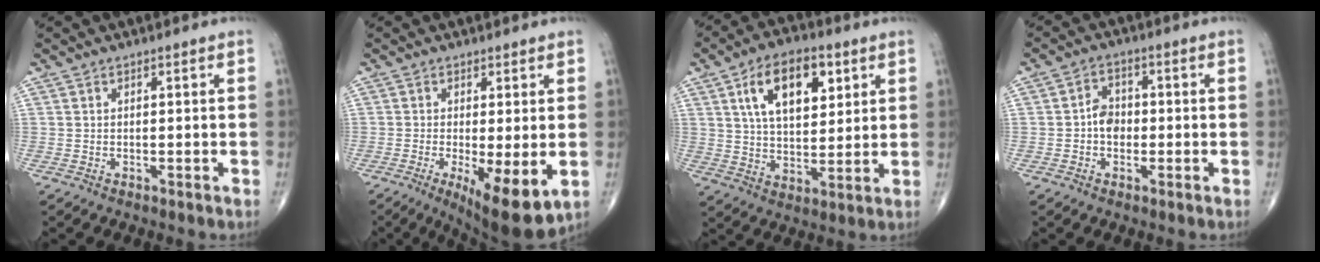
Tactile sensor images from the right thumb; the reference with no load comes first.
{"total": 10.8, "force": [-2.9, 3.1, 10.0], "torque": [-0.152, -0.025, -0.039]}
{"total": 14.3, "force": [5.6, 7.8, 10.7], "torque": [-0.148, -0.013, 0.097]}
{"total": 4.3, "force": [-0.6, 3.4, 2.6], "torque": [-0.025, 0.014, -0.017]}